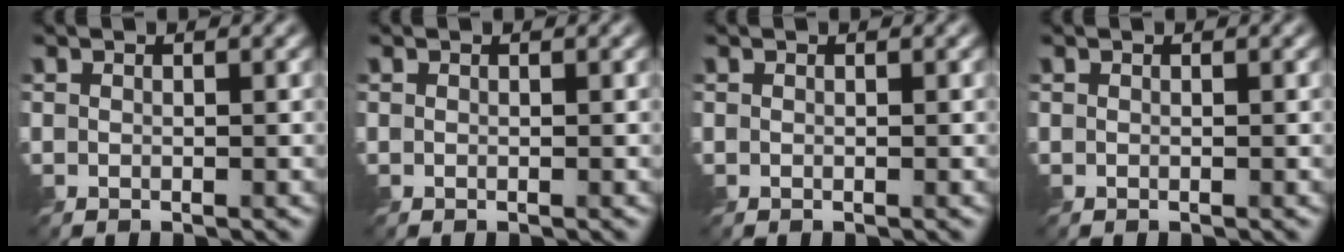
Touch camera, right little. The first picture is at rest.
{"total": 0.0}
{"total": 0.0}
{"total": 0.0}